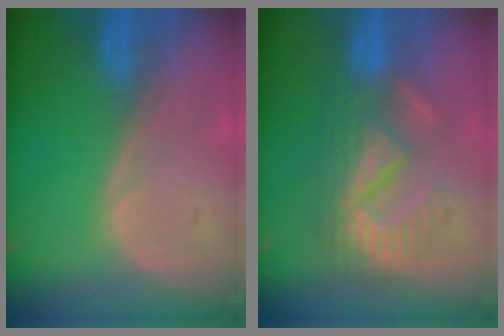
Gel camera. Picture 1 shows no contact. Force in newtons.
{"total": 9.1, "press": 8.1, "slide": 4.1}